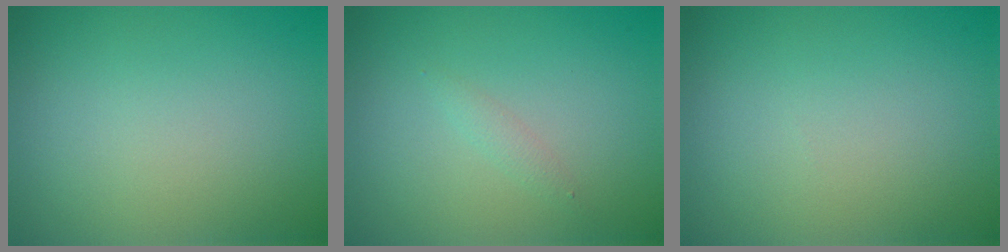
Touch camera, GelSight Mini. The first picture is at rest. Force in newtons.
{"total": 0.8, "press": 0.8, "slide": 0.1}
{"total": 0.0}